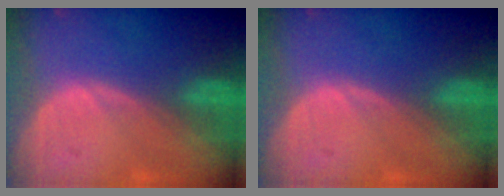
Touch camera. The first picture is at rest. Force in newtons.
{"total": 0.0}